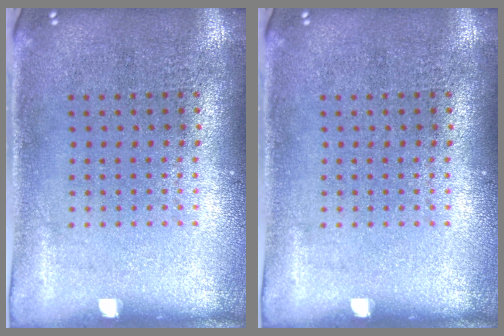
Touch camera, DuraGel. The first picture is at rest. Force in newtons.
{"total": 0.0}